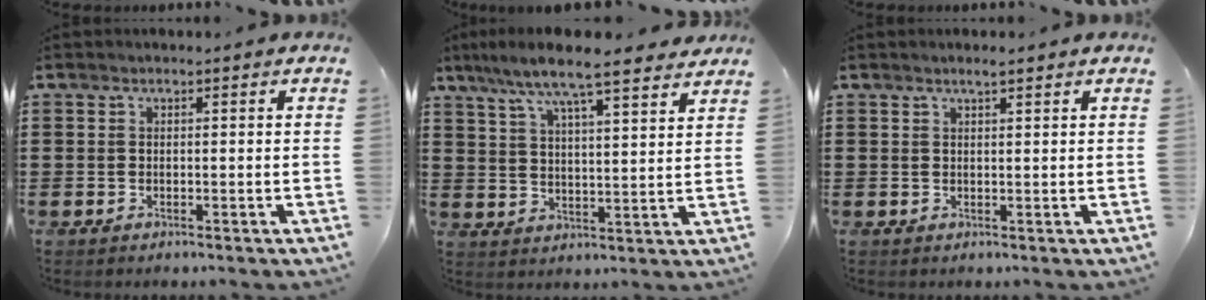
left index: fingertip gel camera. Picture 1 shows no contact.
{"total": 7.9, "force": [6.9, 0.6, 3.9], "torque": [-0.102, -0.030, 0.117]}
{"total": 1.5, "force": [1.2, 0.1, 0.9], "torque": [-0.019, 0.001, 0.021]}